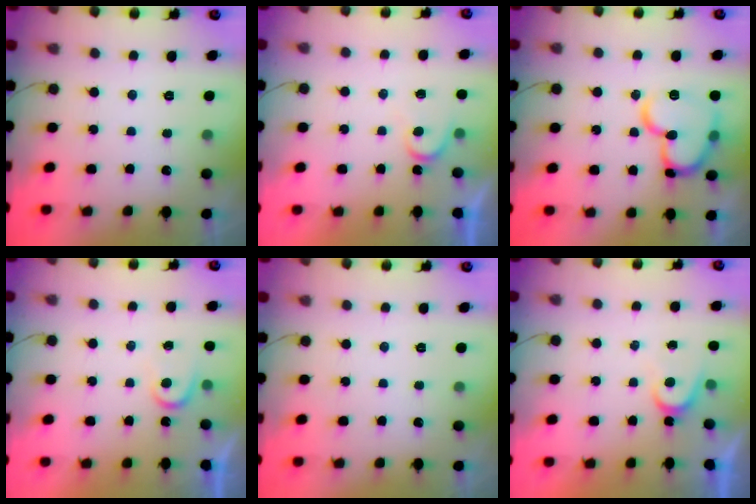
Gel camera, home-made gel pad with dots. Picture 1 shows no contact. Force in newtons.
{"total": 4.5, "press": 4.5, "slide": 0.4}
{"total": 17.2, "press": 17.1, "slide": 2.0}
{"total": 3.7, "press": 3.7, "slide": 0.4}
{"total": 0.0}
{"total": 4.4, "press": 4.3, "slide": 0.4}